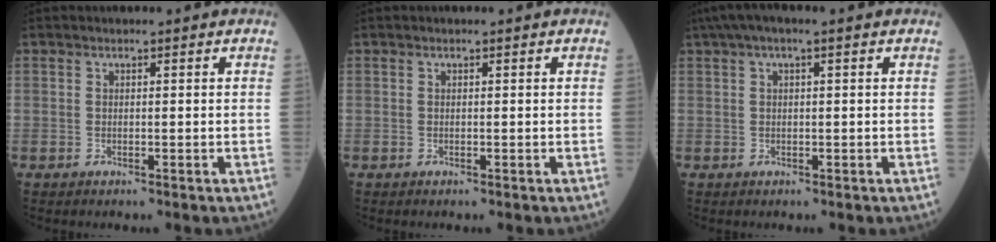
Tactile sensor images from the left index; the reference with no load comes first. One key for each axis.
{"total": 0.0}
{"total": 4.6, "fx": 2.5, "fy": 0.8, "fz": 3.8, "tx": -0.074, "ty": 0.034, "tz": 0.042}